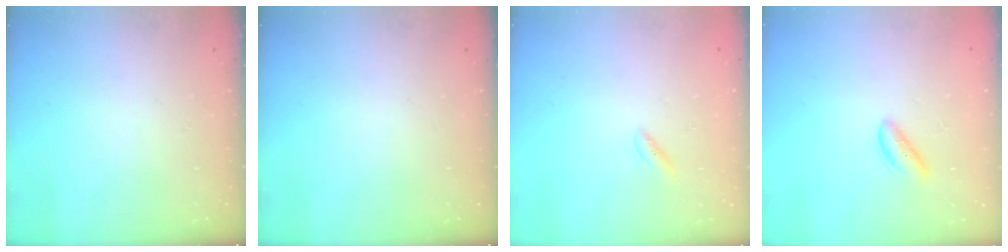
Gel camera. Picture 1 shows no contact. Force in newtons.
{"total": 0.0}
{"total": 1.3, "press": 1.2, "slide": 0.6}
{"total": 1.9, "press": 1.9, "slide": 0.4}